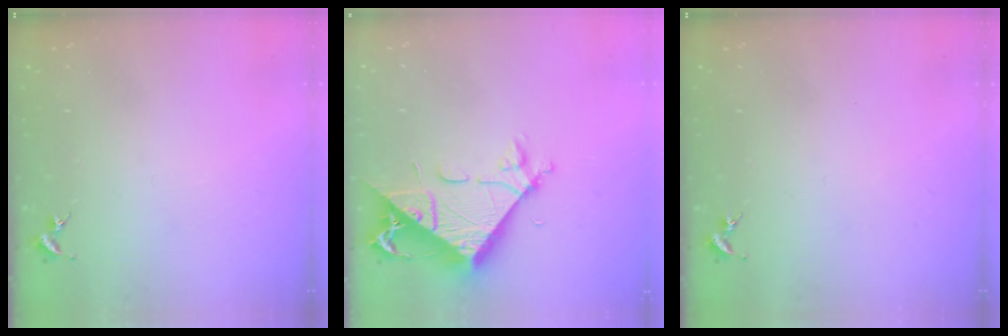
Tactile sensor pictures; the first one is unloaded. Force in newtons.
{"total": 8.2, "press": 8.2, "slide": 0.7}
{"total": 0.0}